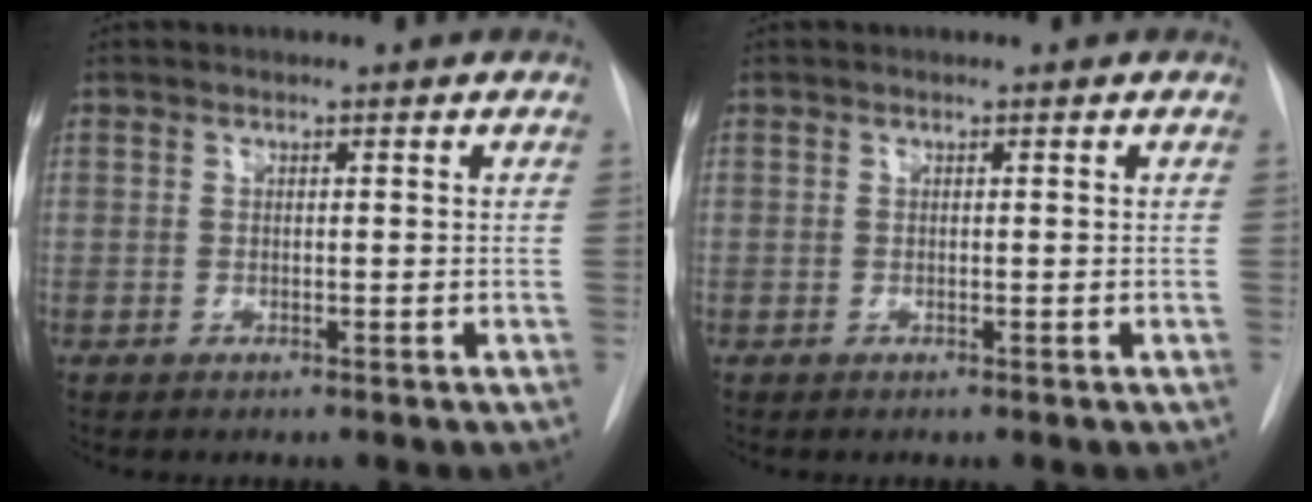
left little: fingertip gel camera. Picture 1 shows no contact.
{"total": 0.0}